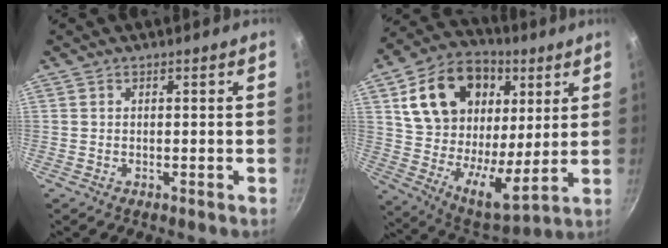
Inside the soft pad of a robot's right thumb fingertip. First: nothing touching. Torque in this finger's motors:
{"motor_torque": [-1.51, 2.69, 1.35, -0.11, 0.22]}